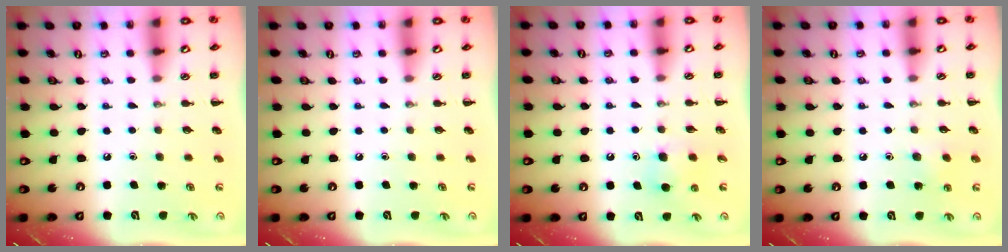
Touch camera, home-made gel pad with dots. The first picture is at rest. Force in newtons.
{"total": 0.0}
{"total": 6.1, "press": 5.8, "slide": 1.7}
{"total": 5.3, "press": 5.0, "slide": 1.6}